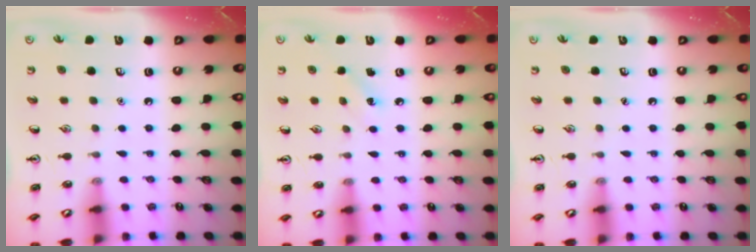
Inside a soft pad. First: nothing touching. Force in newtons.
{"total": 5.3, "press": 5.0, "slide": 1.6}
{"total": 0.0}